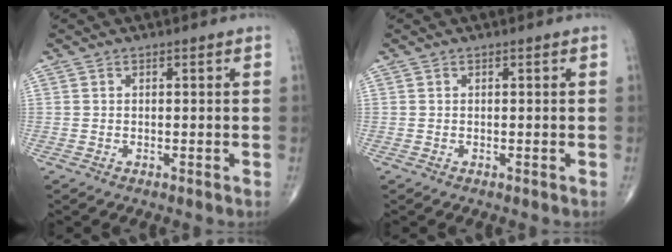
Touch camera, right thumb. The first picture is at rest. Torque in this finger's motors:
{"motor_torque": [-0.01, 0.00, 0.00, 0.00, 0.00]}